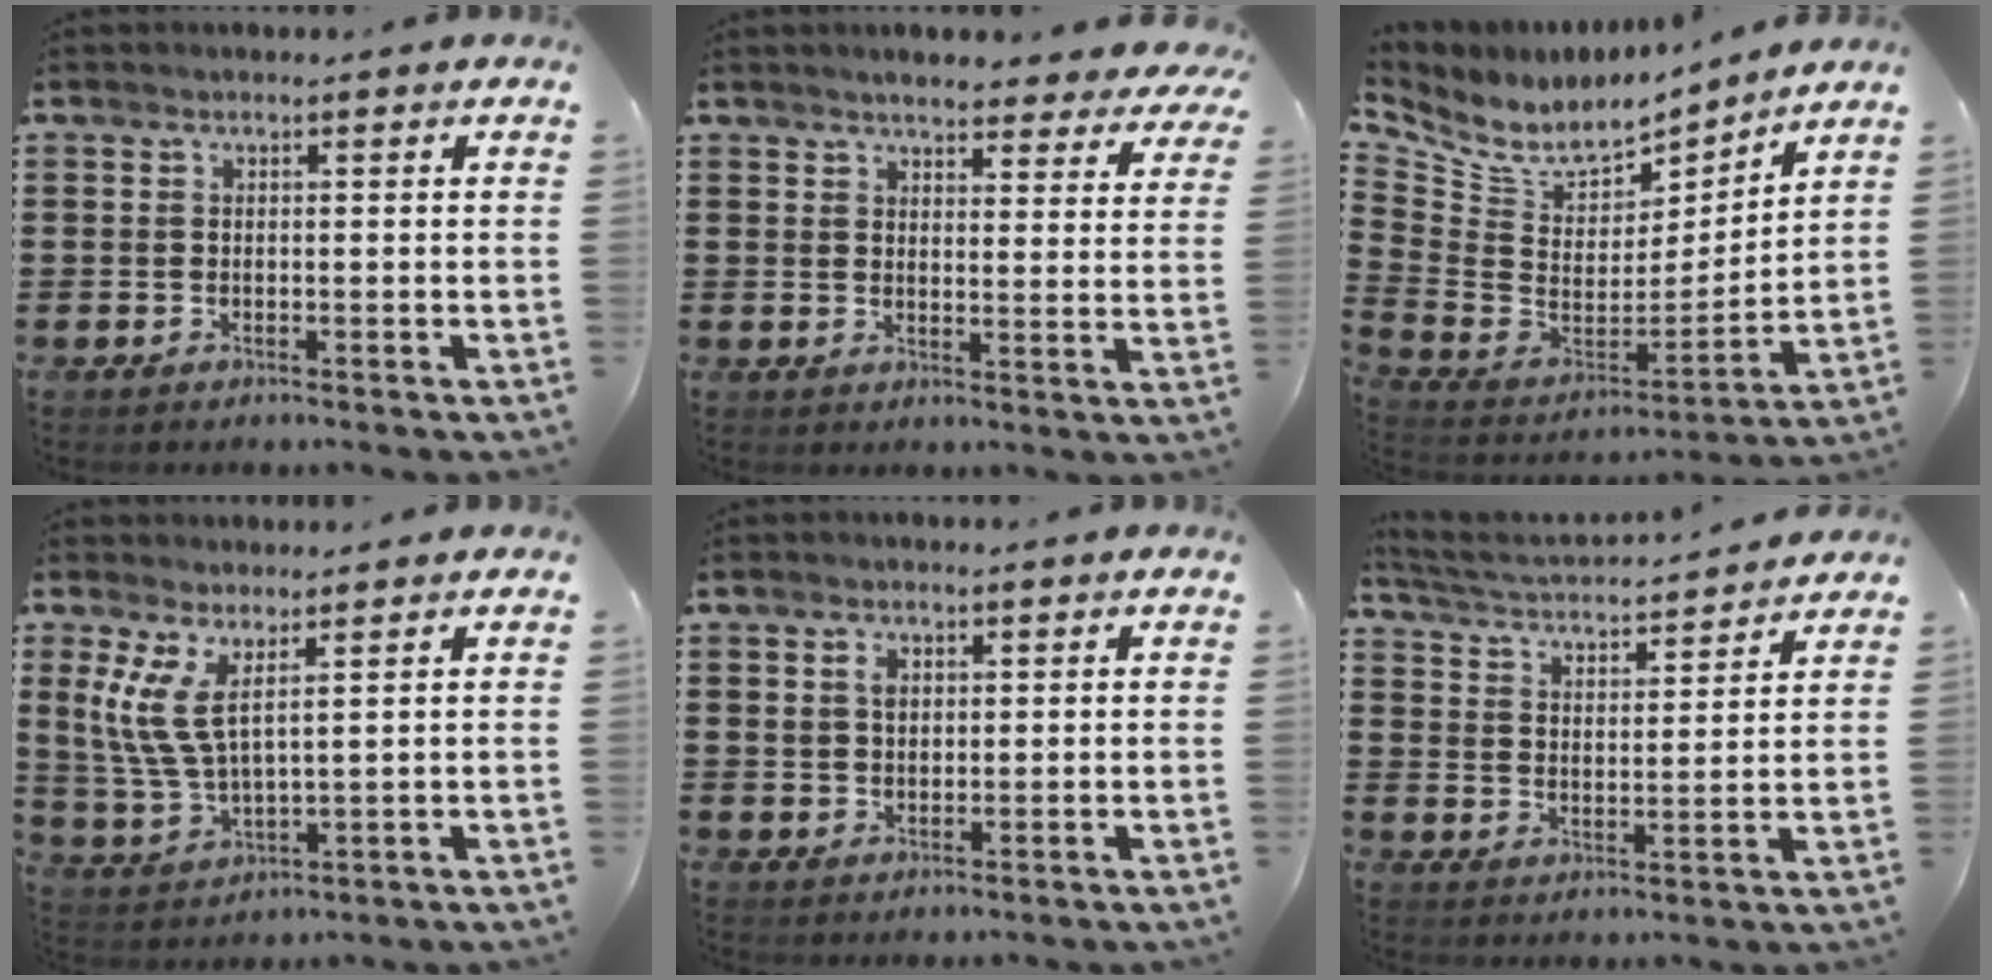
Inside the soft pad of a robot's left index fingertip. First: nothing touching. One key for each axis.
{"total": 4.1, "fx": 4.0, "fy": 0.3, "fz": 1.0, "tx": -0.027, "ty": -0.017, "tz": 0.071}
{"total": 6.7, "fx": 5.5, "fy": 3.2, "fz": 2.1, "tx": -0.079, "ty": -0.045, "tz": 0.098}
{"total": 6.9, "fx": 3.6, "fy": 2.2, "fz": 5.4, "tx": -0.139, "ty": -0.010, "tz": 0.060}
{"total": 2.0, "fx": 0.9, "fy": 1.4, "fz": 1.2, "tx": -0.028, "ty": 0.006, "tz": 0.016}
{"total": 3.1, "fx": 3.1, "fy": -0.1, "fz": 0.6, "tx": -0.033, "ty": -0.027, "tz": 0.045}